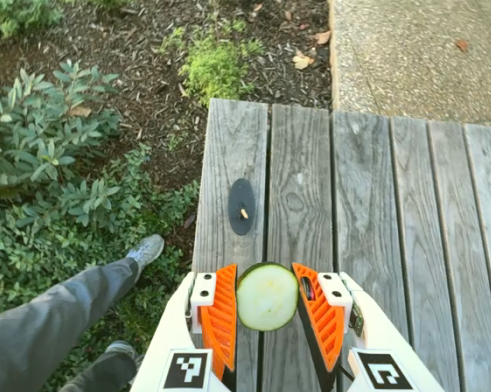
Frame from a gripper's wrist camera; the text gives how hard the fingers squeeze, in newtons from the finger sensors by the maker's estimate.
{"total": 12.4, "left": 12.7, "right": 12.1}